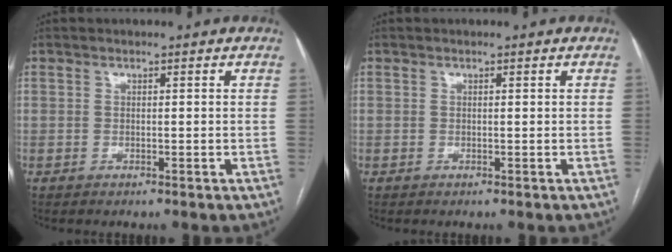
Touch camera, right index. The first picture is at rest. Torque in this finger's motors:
{"motor_torque": [-0.23, 0.15, 0.10, 0.01]}